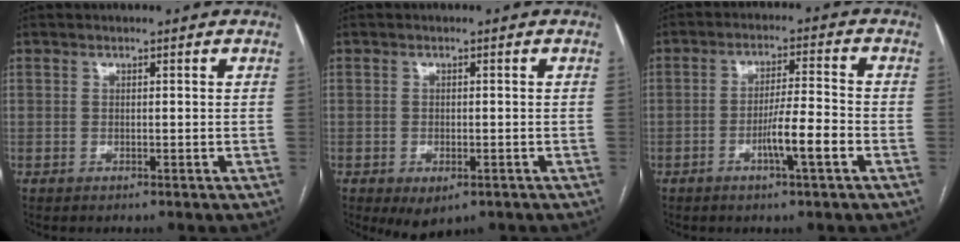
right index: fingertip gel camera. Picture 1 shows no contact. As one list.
[{"total": 3.7, "force": [-2.0, 2.0, 2.5], "torque": [-0.035, -0.006, -0.016]}, {"total": 6.8, "force": [-2.8, 0.1, 6.2], "torque": [-0.109, 0.001, -0.048]}]